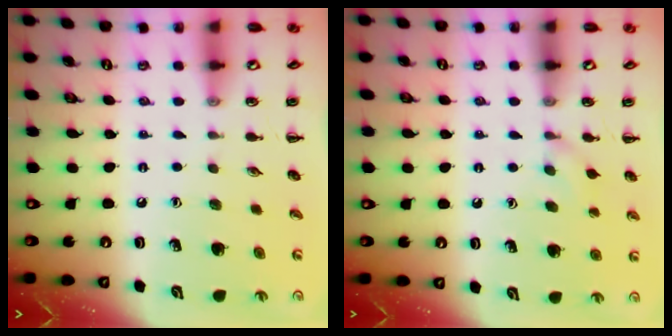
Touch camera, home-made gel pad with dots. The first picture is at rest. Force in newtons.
{"total": 5.6, "press": 5.3, "slide": 1.6}